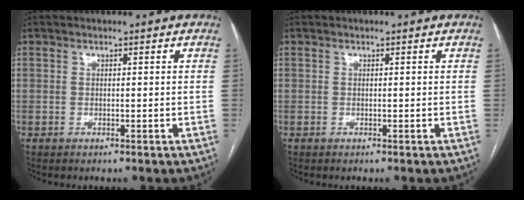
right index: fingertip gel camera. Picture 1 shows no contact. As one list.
[{"total": 0.0}]